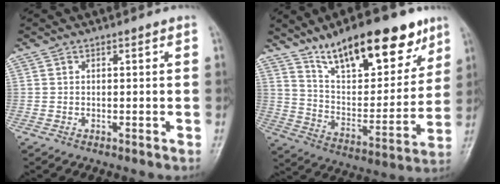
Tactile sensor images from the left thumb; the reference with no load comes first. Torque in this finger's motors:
{"motor_torque": [1.45, 1.47, 1.44, -1.33, 0.23]}